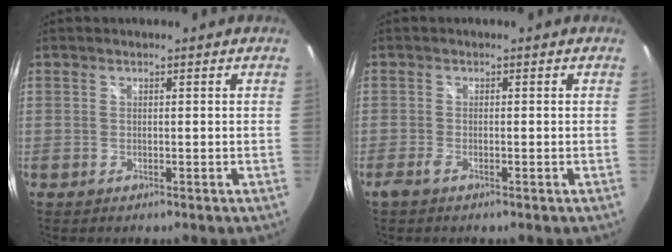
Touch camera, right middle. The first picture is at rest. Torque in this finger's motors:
{"motor_torque": [0.41, -0.53, 0.01, 0.04]}